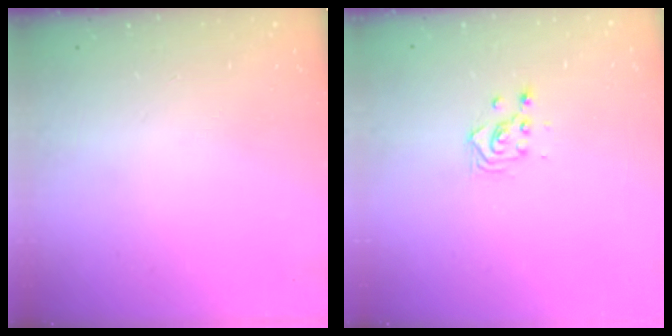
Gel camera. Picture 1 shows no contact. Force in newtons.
{"total": 2.9, "press": 2.9, "slide": 0.1}